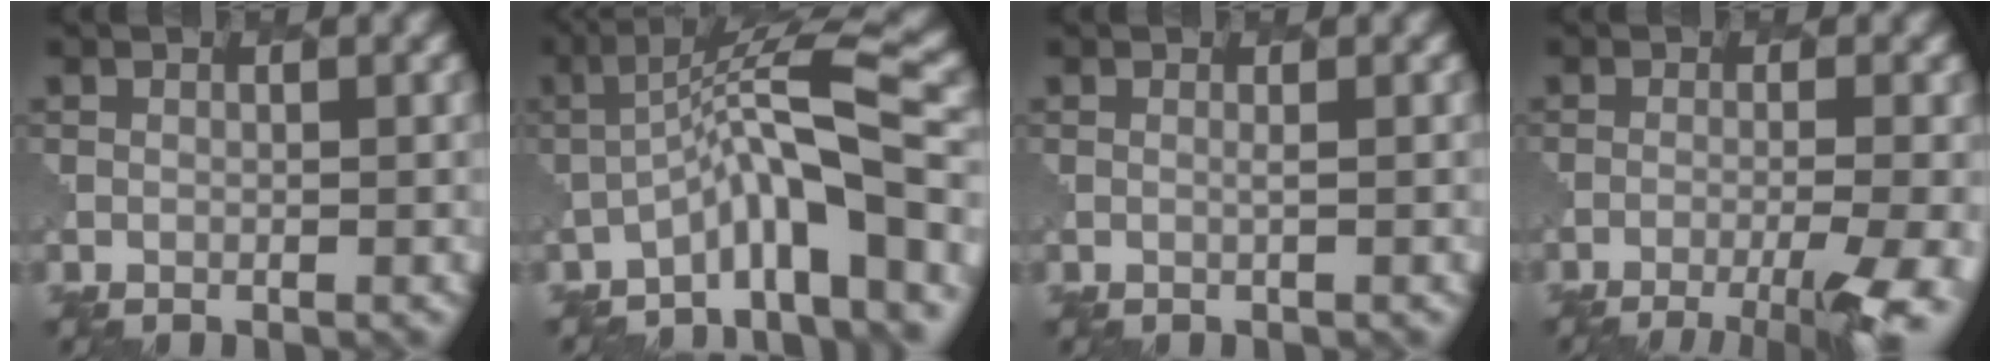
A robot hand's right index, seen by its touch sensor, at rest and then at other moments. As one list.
[{"total": 7.6, "force": [-3.3, 1.2, 6.8], "torque": [-0.103, 0.021, -0.057]}, {"total": 0.5, "force": [0.2, 0.1, 0.5], "torque": [-0.005, -0.001, 0.001]}, {"total": 6.5, "force": [-3.9, 1.2, 5.1], "torque": [-0.069, -0.011, -0.054]}]